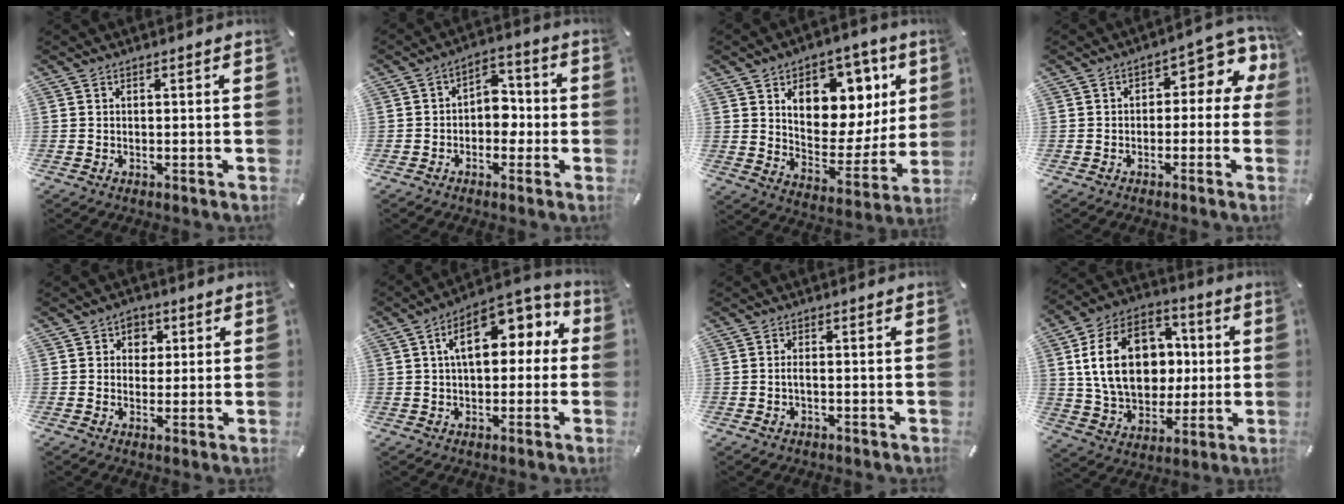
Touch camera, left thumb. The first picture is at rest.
{"total": 6.5, "force": [-1.7, 4.9, 4.0], "torque": [-0.056, 0.017, -0.034]}
{"total": 14.5, "force": [7.0, 10.3, 7.4], "torque": [-0.091, -0.058, 0.125]}
{"total": 8.0, "force": [1.7, 4.7, 6.3], "torque": [-0.079, -0.011, 0.024]}
{"total": 4.3, "force": [1.0, 3.9, 1.6], "torque": [-0.009, -0.001, 0.010]}
{"total": 13.4, "force": [4.3, 7.7, 10.0], "torque": [-0.151, -0.007, 0.073]}
{"total": 2.0, "force": [-0.5, 1.0, 1.7], "torque": [-0.032, 0.003, -0.010]}
{"total": 21.1, "force": [2.1, 16.0, 13.6], "torque": [-0.257, 0.016, 0.042]}